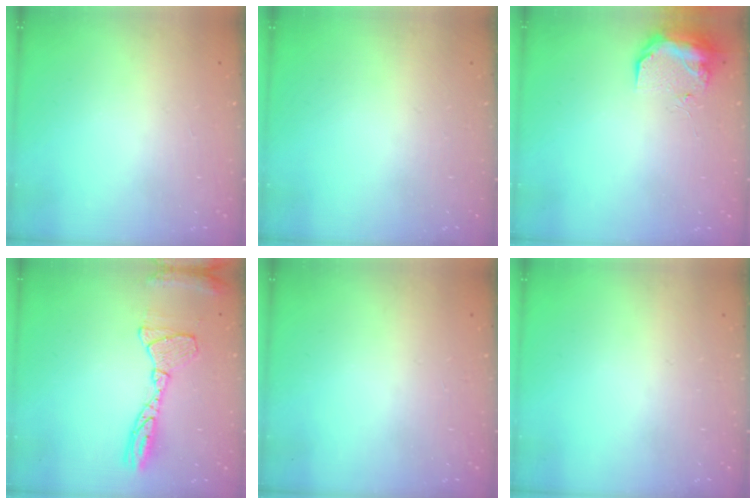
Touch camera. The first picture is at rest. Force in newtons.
{"total": 0.0}
{"total": 17.0, "press": 11.4, "slide": 12.7}
{"total": 14.2, "press": 14.1, "slide": 1.2}
{"total": 0.0}
{"total": 0.0}